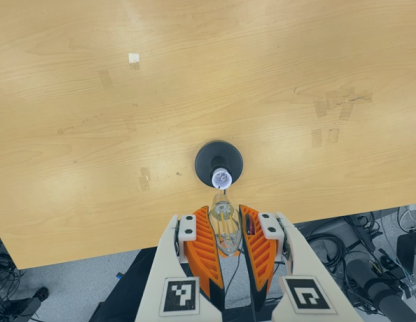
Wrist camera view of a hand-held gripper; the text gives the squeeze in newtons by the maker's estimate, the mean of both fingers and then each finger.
{"total": 19.5, "left": 23.7, "right": 15.3}